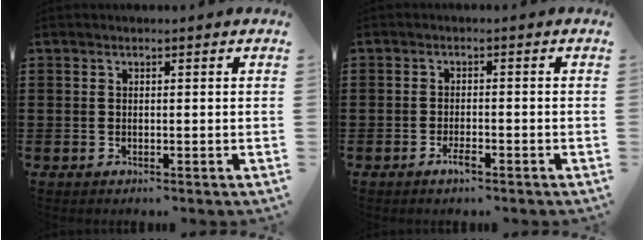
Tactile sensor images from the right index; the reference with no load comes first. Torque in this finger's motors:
{"motor_torque": [0.16, 0.06, 0.00, 0.01]}